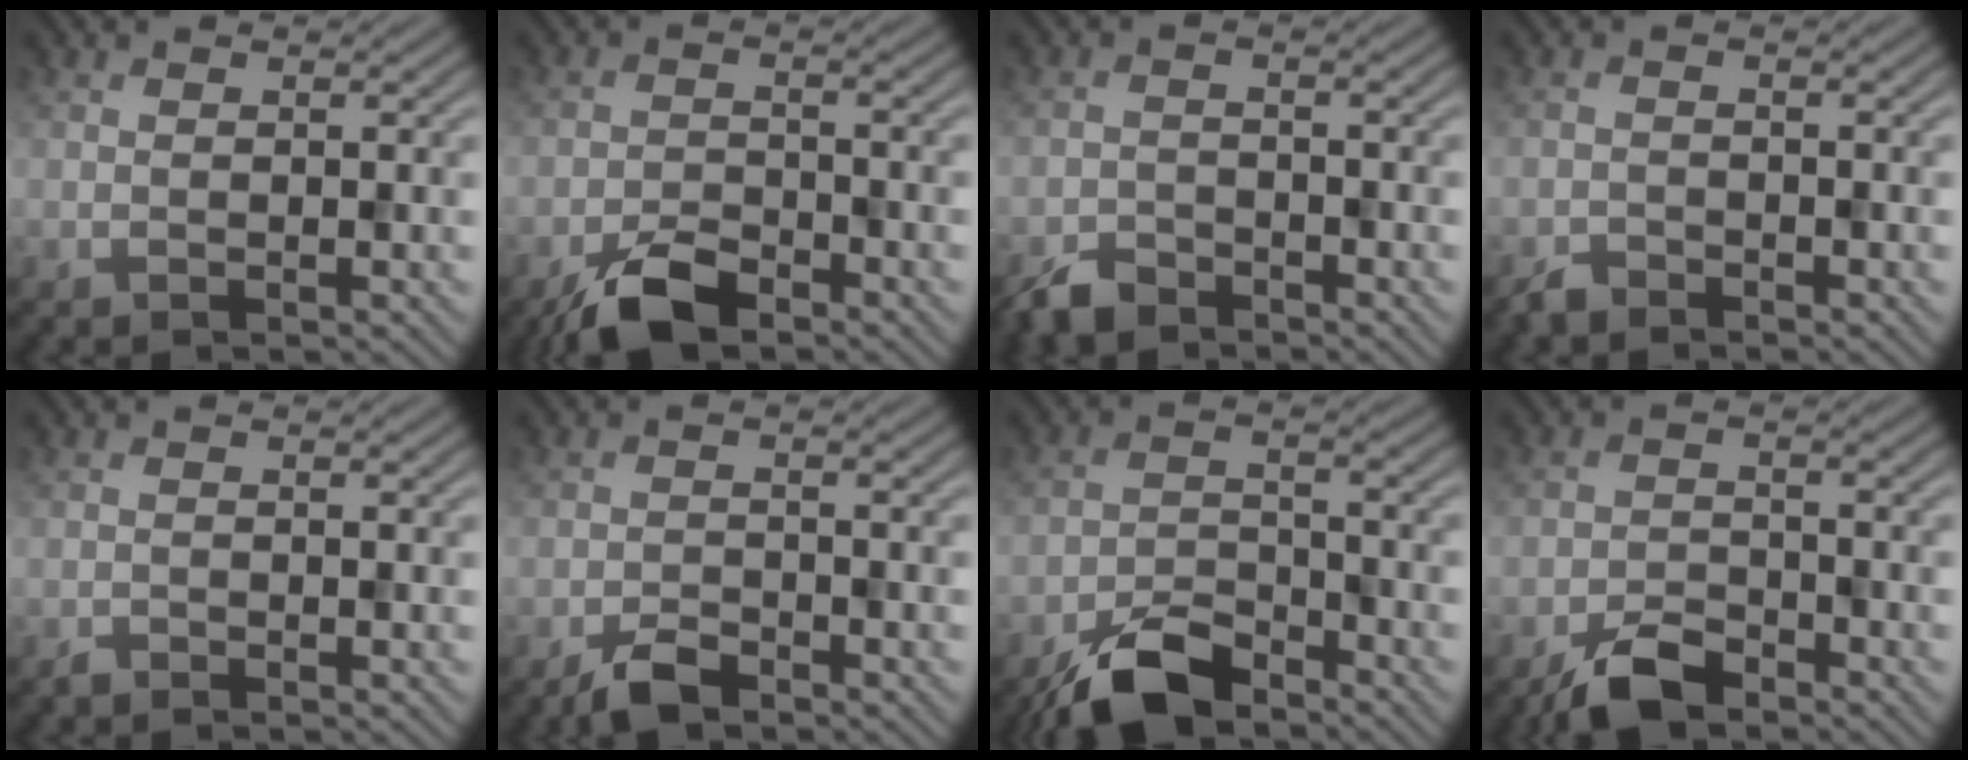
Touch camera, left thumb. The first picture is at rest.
{"total": 5.7, "force": [-4.1, 2.1, 3.2], "torque": [-0.059, -0.001, -0.081]}
{"total": 3.4, "force": [-2.9, 1.3, 1.0], "torque": [-0.021, -0.002, -0.064]}
{"total": 1.6, "force": [-1.5, 0.5, 0.3], "torque": [-0.006, 0.001, -0.033]}
{"total": 0.7, "force": [-0.7, 0.2, 0.2], "torque": [-0.004, 0.001, -0.013]}
{"total": 3.1, "force": [-2.4, 1.1, 1.6], "torque": [-0.031, -0.001, -0.051]}
{"total": 7.5, "force": [-5.8, 2.7, 3.8], "torque": [-0.066, -0.004, -0.121]}
{"total": 4.8, "force": [-3.8, 1.8, 2.4], "torque": [-0.041, 0.000, -0.076]}